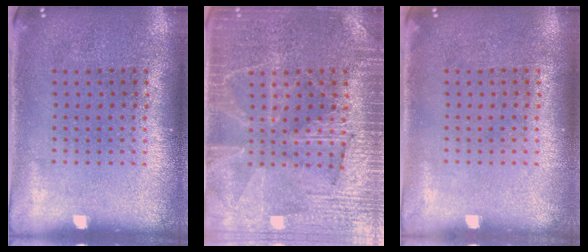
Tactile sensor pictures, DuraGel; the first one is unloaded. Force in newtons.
{"total": 3.8, "press": 3.7, "slide": 1.0}
{"total": 0.0}